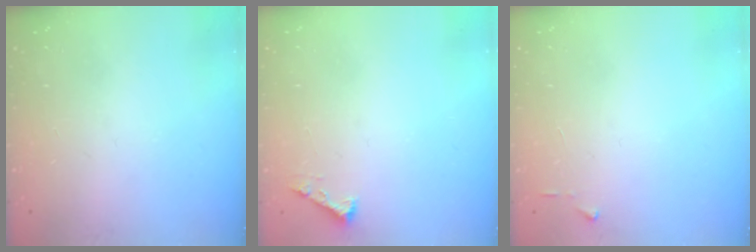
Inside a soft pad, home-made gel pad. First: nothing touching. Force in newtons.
{"total": 2.3, "press": 2.3, "slide": 0.3}
{"total": 3.0, "press": 2.9, "slide": 0.4}